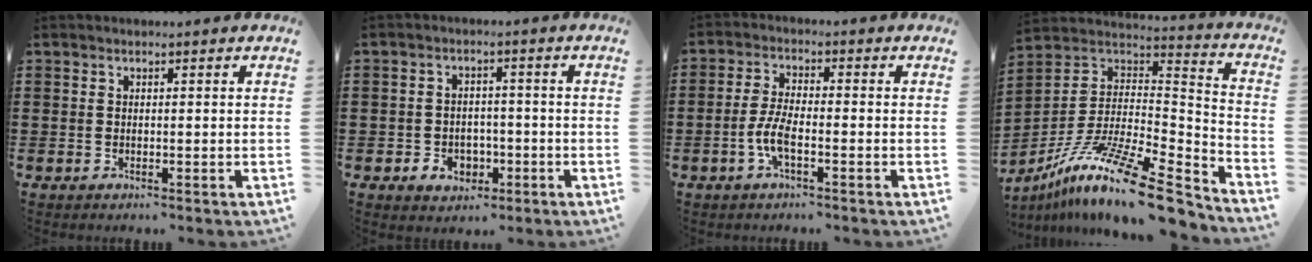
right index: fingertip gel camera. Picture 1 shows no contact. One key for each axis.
{"total": 3.2, "fx": -1.5, "fy": 2.6, "fz": 1.2, "tx": -0.027, "ty": 0.007, "tz": -0.032}
{"total": 5.0, "fx": -2.0, "fy": 1.2, "fz": 4.4, "tx": -0.110, "ty": -0.009, "tz": -0.046}
{"total": 16.7, "fx": -12.0, "fy": 2.7, "fz": 11.2, "tx": -0.206, "ty": 0.031, "tz": -0.216}